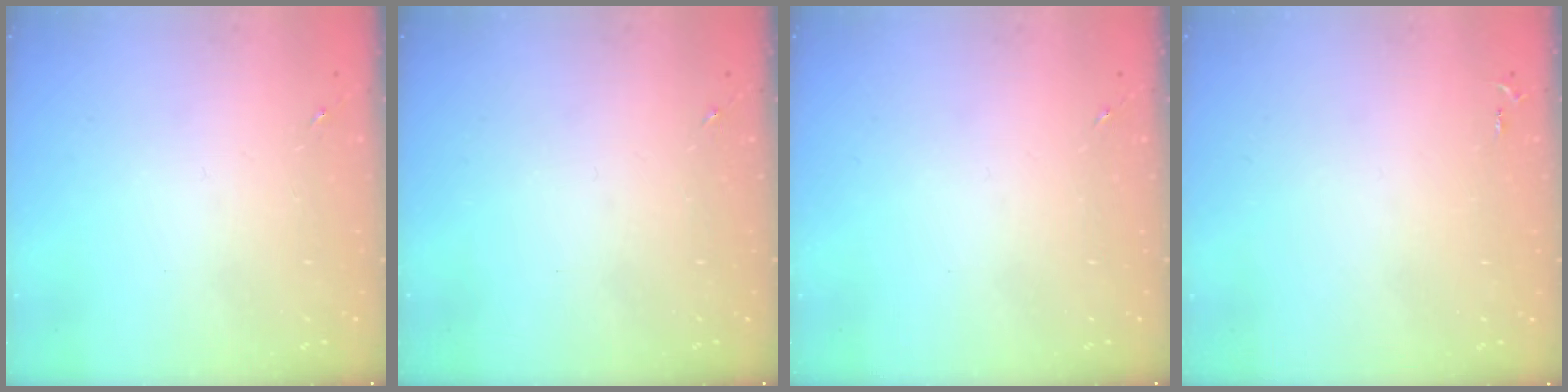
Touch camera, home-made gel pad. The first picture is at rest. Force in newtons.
{"total": 0.0}
{"total": 0.0}
{"total": 2.6, "press": 2.6, "slide": 0.3}